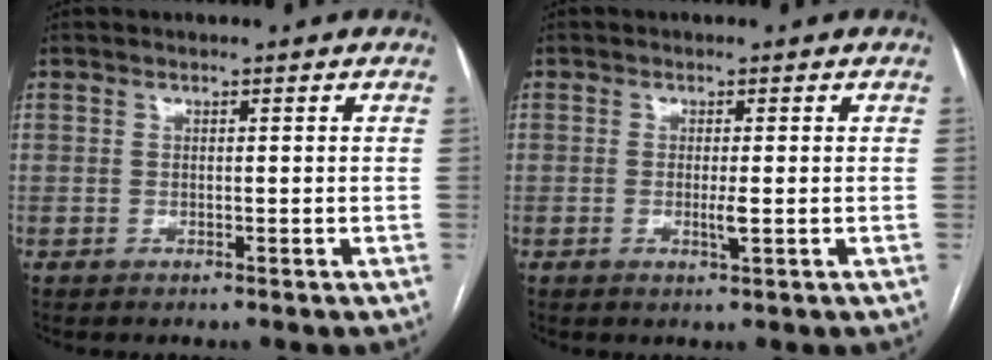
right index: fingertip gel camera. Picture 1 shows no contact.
{"total": 1.8, "force": [-0.3, 0.1, 1.8], "torque": [-0.034, -0.004, -0.004]}